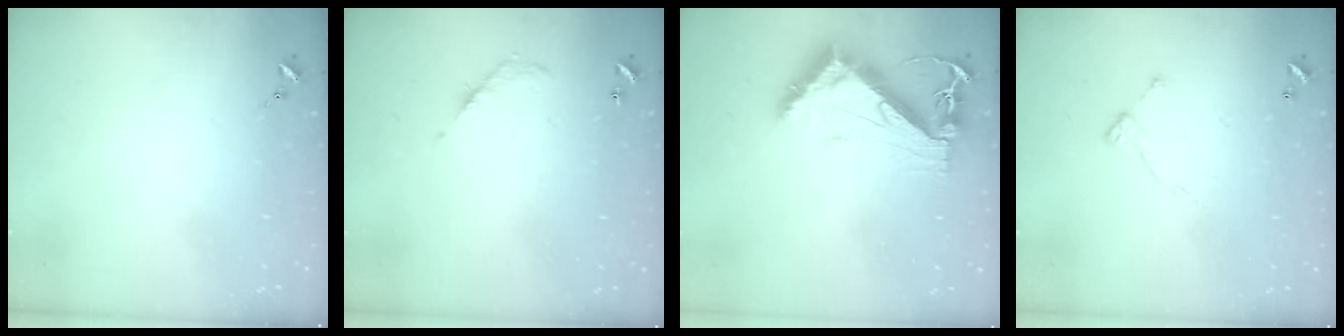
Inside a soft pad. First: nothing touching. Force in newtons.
{"total": 5.8, "press": 5.8, "slide": 0.2}
{"total": 9.5, "press": 9.5, "slide": 1.1}
{"total": 7.5, "press": 7.4, "slide": 0.4}